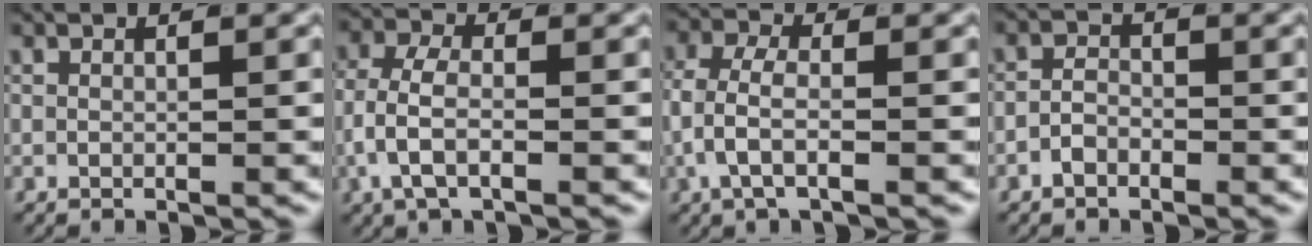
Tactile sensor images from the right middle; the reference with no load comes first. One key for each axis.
{"total": 4.6, "fx": -1.1, "fy": 2.7, "fz": 3.6, "tx": -0.083, "ty": -0.009, "tz": -0.019}
{"total": 4.2, "fx": -1.1, "fy": 2.3, "fz": 3.3, "tx": -0.077, "ty": -0.010, "tz": -0.017}
{"total": 1.6, "fx": -1.2, "fy": 0.8, "fz": 0.6, "tx": -0.001, "ty": 0.000, "tz": -0.027}